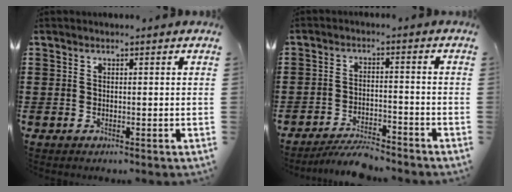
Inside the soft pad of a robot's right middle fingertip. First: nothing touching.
{"total": 4.8, "force": [-4.6, 0.6, 1.4], "torque": [-0.023, 0.005, -0.090]}